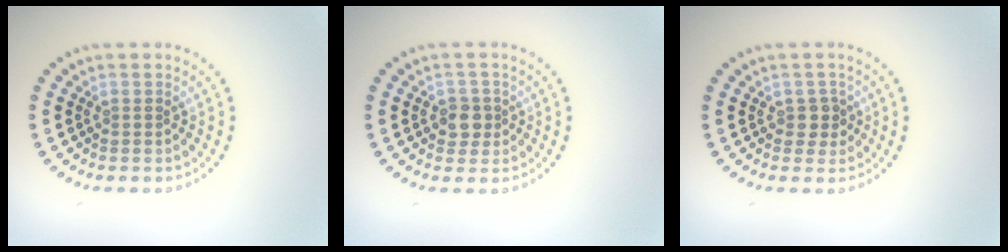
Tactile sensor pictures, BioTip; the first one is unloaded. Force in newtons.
{"total": 2.0, "press": 1.8, "slide": 0.8}
{"total": 1.6, "press": 1.4, "slide": 0.8}